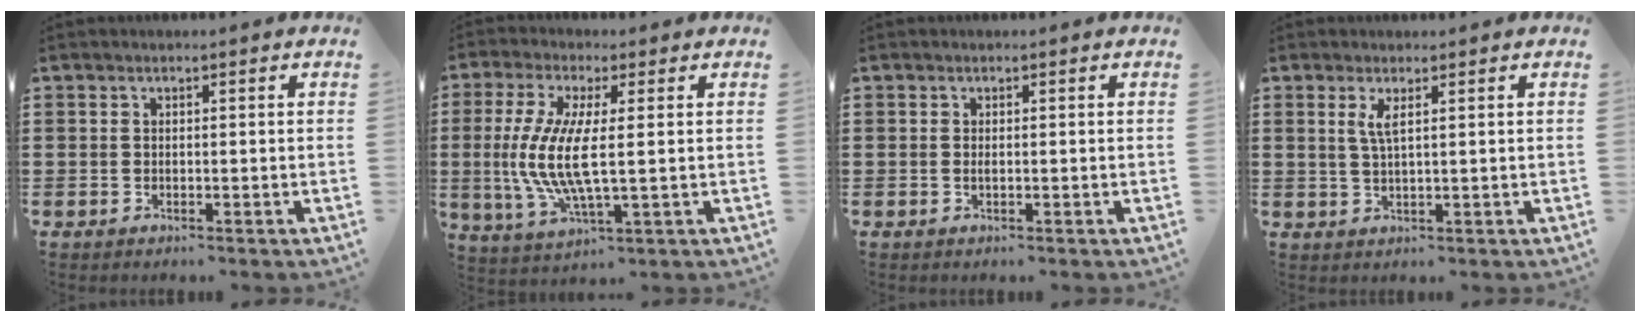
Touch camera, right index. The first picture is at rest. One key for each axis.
{"total": 9.3, "fx": 0.1, "fy": 2.2, "fz": 9.0, "tx": -0.200, "ty": -0.016, "tz": -0.005}
{"total": 0.5, "fx": 0.0, "fy": 0.0, "fz": 0.5, "tx": -0.011, "ty": -0.003, "tz": 0.000}
{"total": 2.6, "fx": 1.0, "fy": 0.4, "fz": 2.3, "tx": -0.052, "ty": -0.001, "tz": 0.018}